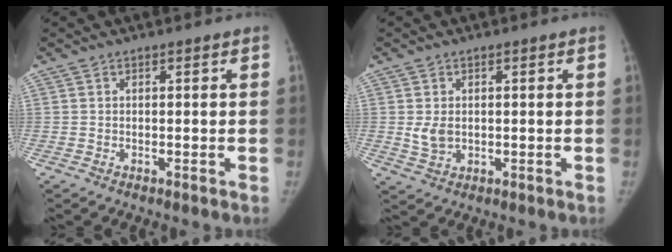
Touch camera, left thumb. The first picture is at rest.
{"total": 3.4, "force": [0.1, 2.5, 2.3], "torque": [-0.038, -0.005, 0.008]}